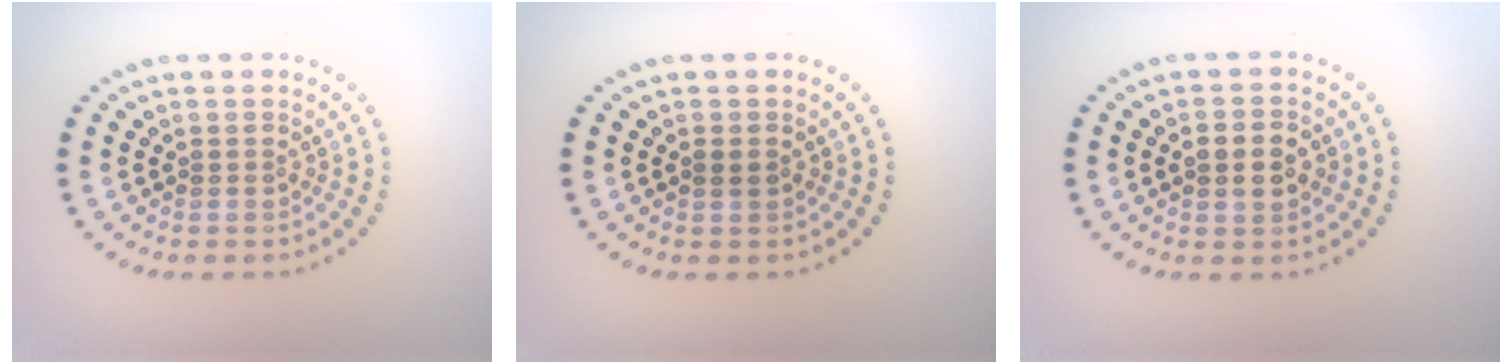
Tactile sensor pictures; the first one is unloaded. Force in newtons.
{"total": 0.7, "press": 0.7, "slide": 0.1}
{"total": 2.7, "press": 2.7, "slide": 0.2}